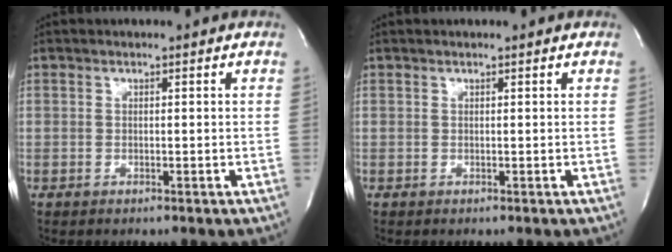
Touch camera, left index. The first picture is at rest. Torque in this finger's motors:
{"motor_torque": [0.00, 0.00, 0.00, 0.01]}